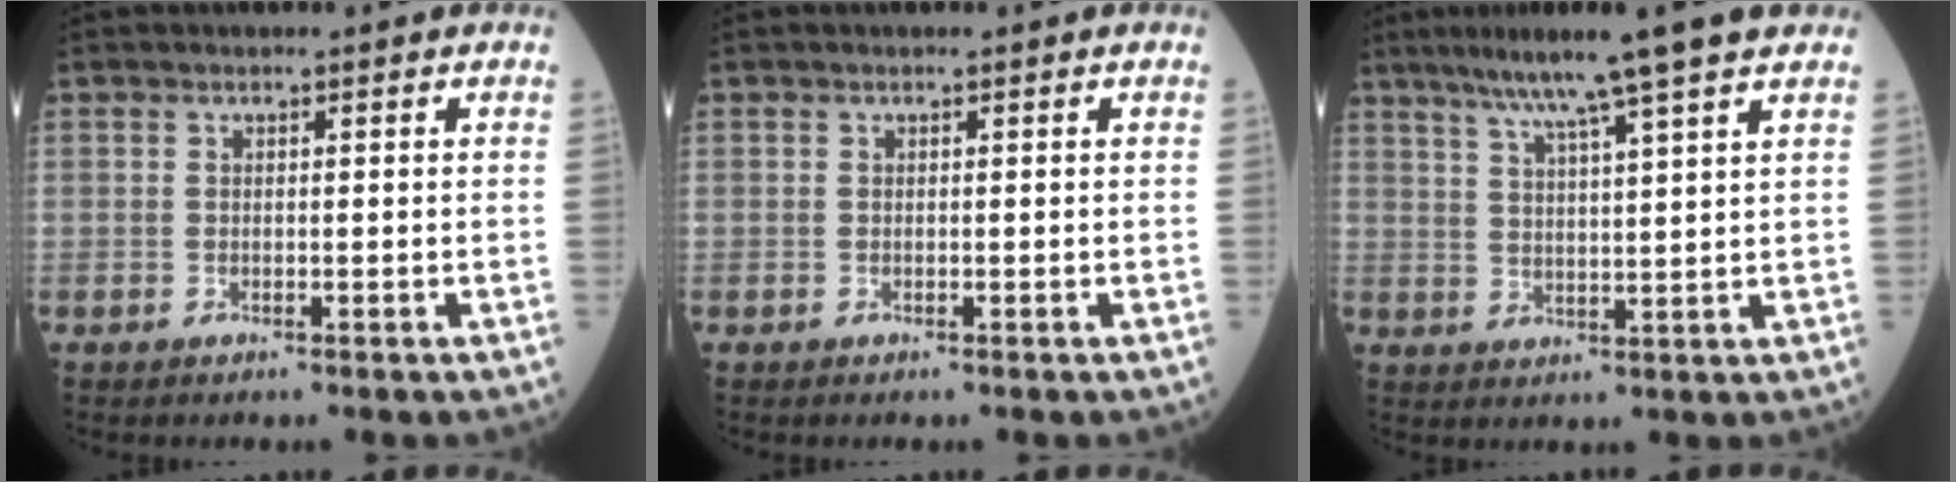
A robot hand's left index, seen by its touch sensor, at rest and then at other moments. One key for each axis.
{"total": 0.0}
{"total": 10.8, "fx": 8.1, "fy": -0.7, "fz": 7.0, "tx": -0.114, "ty": 0.020, "tz": 0.119}